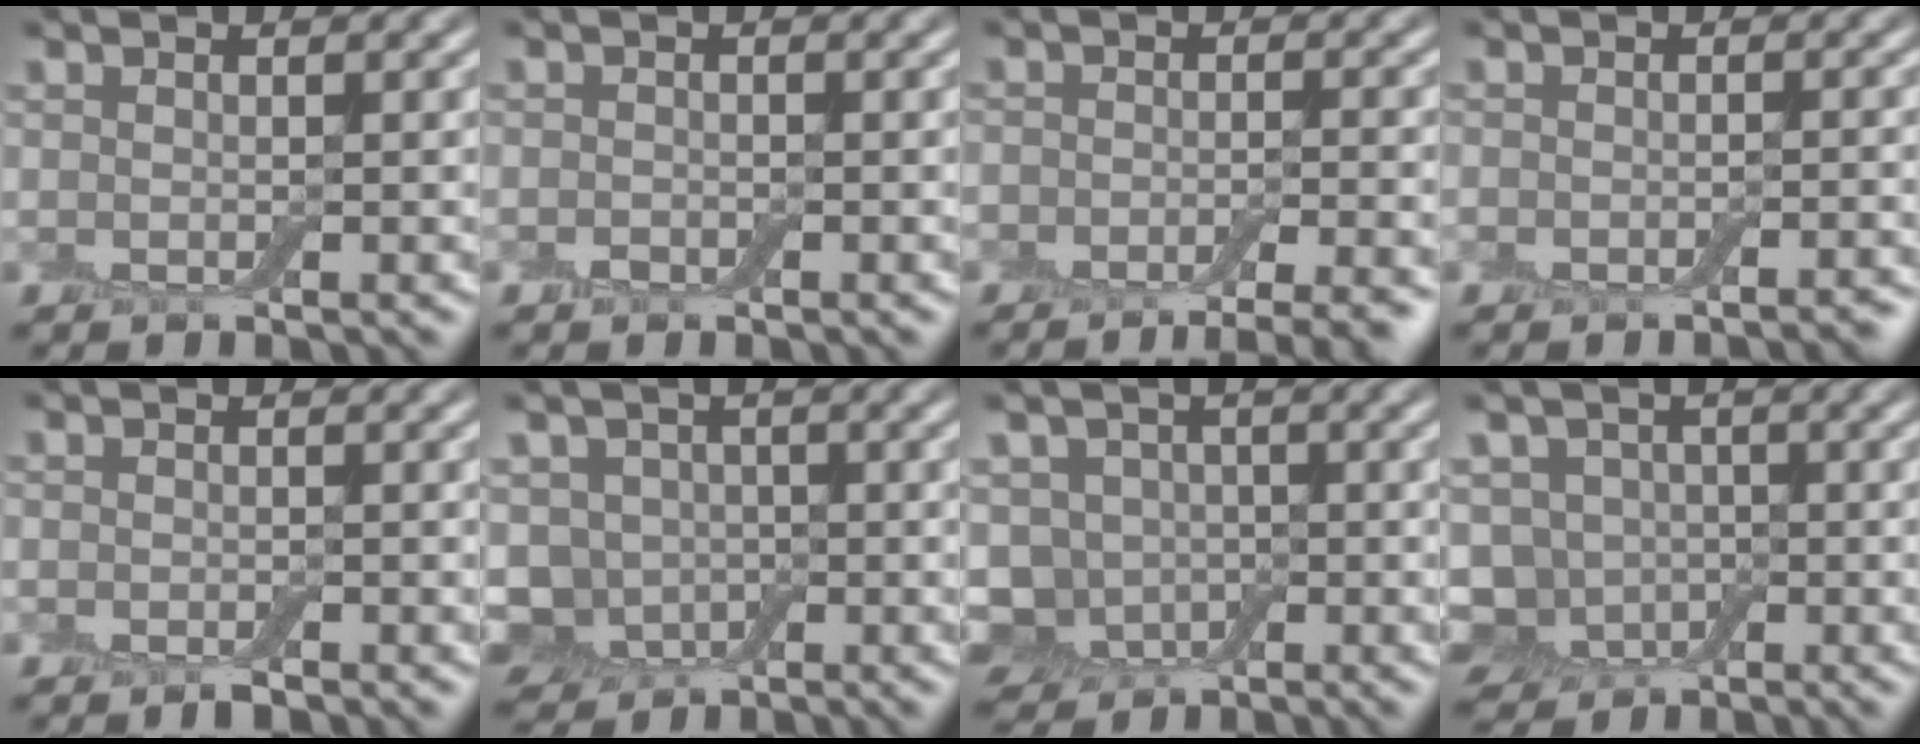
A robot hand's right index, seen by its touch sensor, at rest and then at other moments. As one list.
[{"total": 0.8, "force": [-0.4, 0.5, 0.3], "torque": [-0.006, -0.001, -0.010]}, {"total": 8.3, "force": [-6.4, 3.2, 4.0], "torque": [-0.033, -0.009, -0.074]}, {"total": 2.0, "force": [-1.7, 0.5, 0.8], "torque": [-0.007, -0.001, -0.024]}, {"total": 1.3, "force": [-0.9, 0.5, 0.7], "torque": [-0.012, -0.003, -0.017]}, {"total": 4.8, "force": [-1.4, 4.0, 2.1], "torque": [-0.031, -0.003, -0.038]}, {"total": 5.6, "force": [-1.9, 4.6, 2.6], "torque": [-0.038, 0.000, -0.046]}, {"total": 6.1, "force": [-2.3, 4.9, 2.9], "torque": [-0.039, 0.005, -0.053]}]